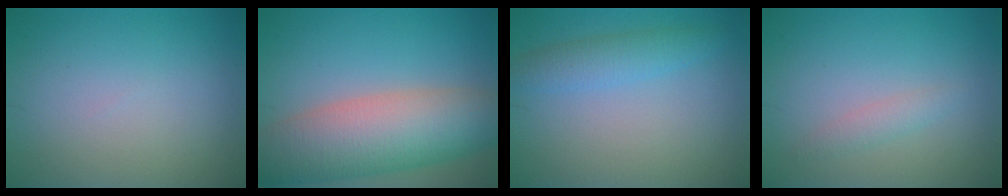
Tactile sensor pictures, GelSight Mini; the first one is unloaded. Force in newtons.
{"total": 10.4, "press": 10.4, "slide": 0.5}
{"total": 2.6, "press": 2.6, "slide": 0.0}
{"total": 1.3, "press": 1.3, "slide": 0.0}